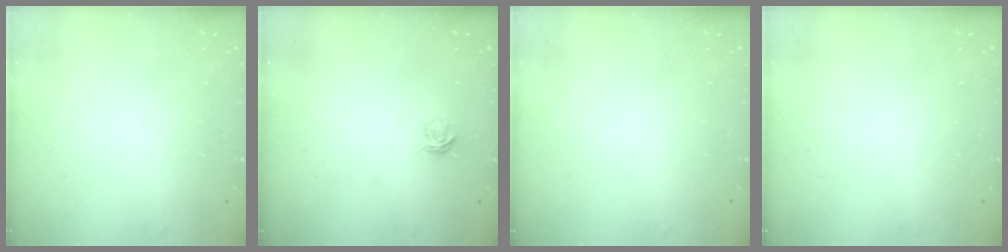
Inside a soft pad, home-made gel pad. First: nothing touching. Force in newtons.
{"total": 2.3, "press": 2.3, "slide": 0.3}
{"total": 0.0}
{"total": 0.0}